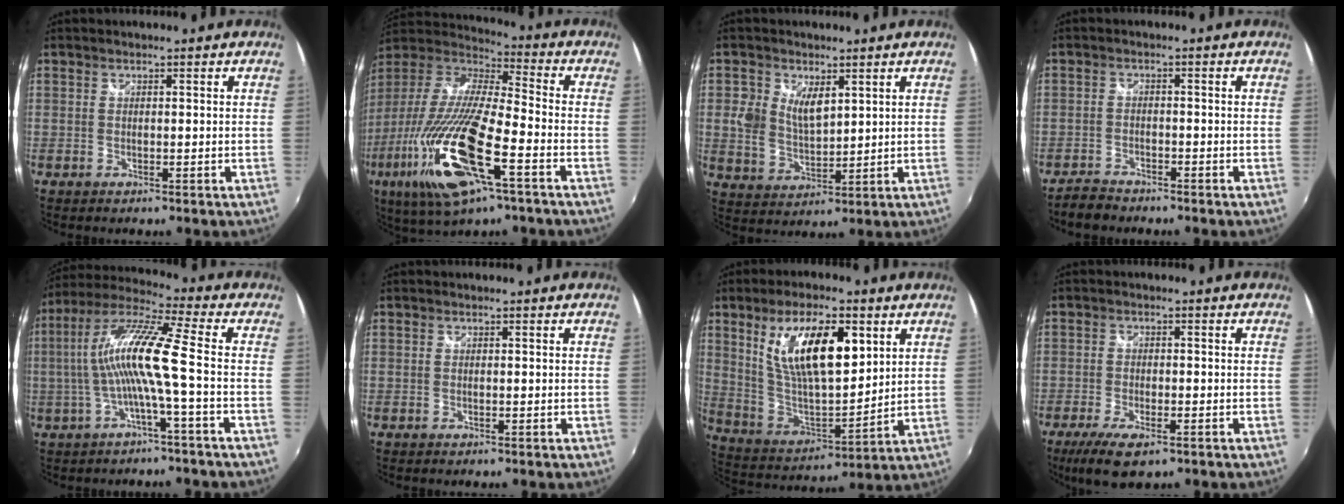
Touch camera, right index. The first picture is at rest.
{"total": 25.8, "force": [-10.7, 6.1, 22.6], "torque": [-0.441, -0.070, -0.205]}
{"total": 7.2, "force": [2.3, 4.6, 5.1], "torque": [-0.106, 0.000, 0.046]}
{"total": 3.8, "force": [-3.4, 1.3, 0.9], "torque": [-0.037, -0.003, -0.066]}
{"total": 12.3, "force": [-1.8, -0.5, 12.2], "torque": [-0.231, 0.008, -0.032]}
{"total": 0.0}
{"total": 18.1, "force": [7.2, 7.0, 15.0], "torque": [-0.268, 0.001, 0.143]}
{"total": 8.8, "force": [-5.4, 3.2, 6.1], "torque": [-0.141, -0.031, -0.093]}